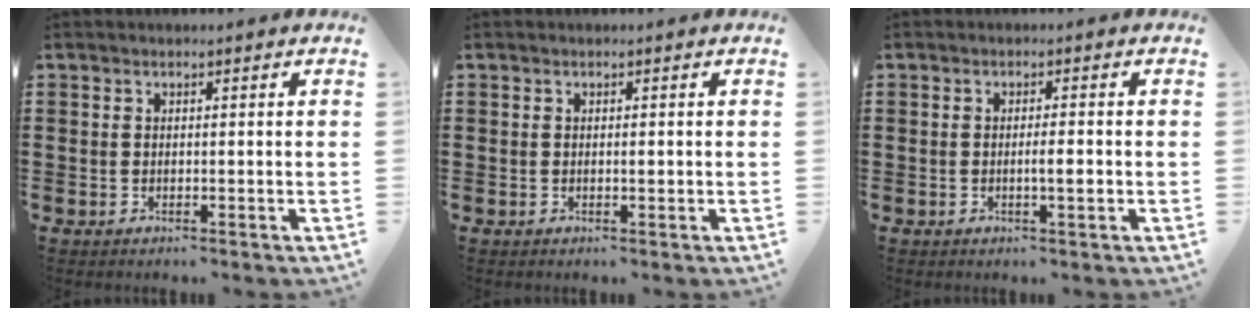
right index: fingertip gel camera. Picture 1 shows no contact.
{"total": 0.7, "force": [0.0, 0.2, 0.7], "torque": [-0.014, 0.000, -0.001]}
{"total": 2.4, "force": [-0.5, 0.3, 2.4], "torque": [-0.040, -0.003, -0.010]}